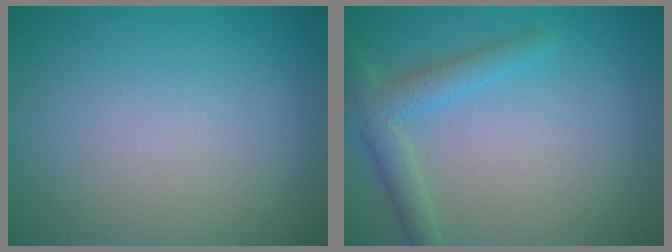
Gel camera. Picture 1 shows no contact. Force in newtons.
{"total": 2.9, "press": 2.9, "slide": 0.2}